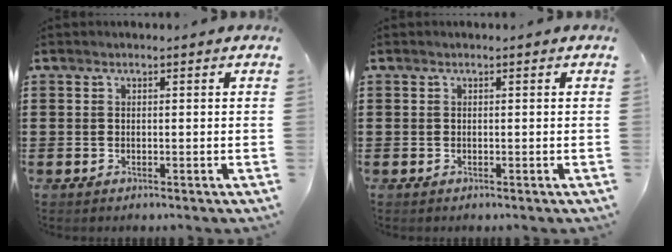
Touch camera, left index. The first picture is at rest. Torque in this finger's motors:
{"motor_torque": [0.00, 0.00, 0.00, -0.01]}